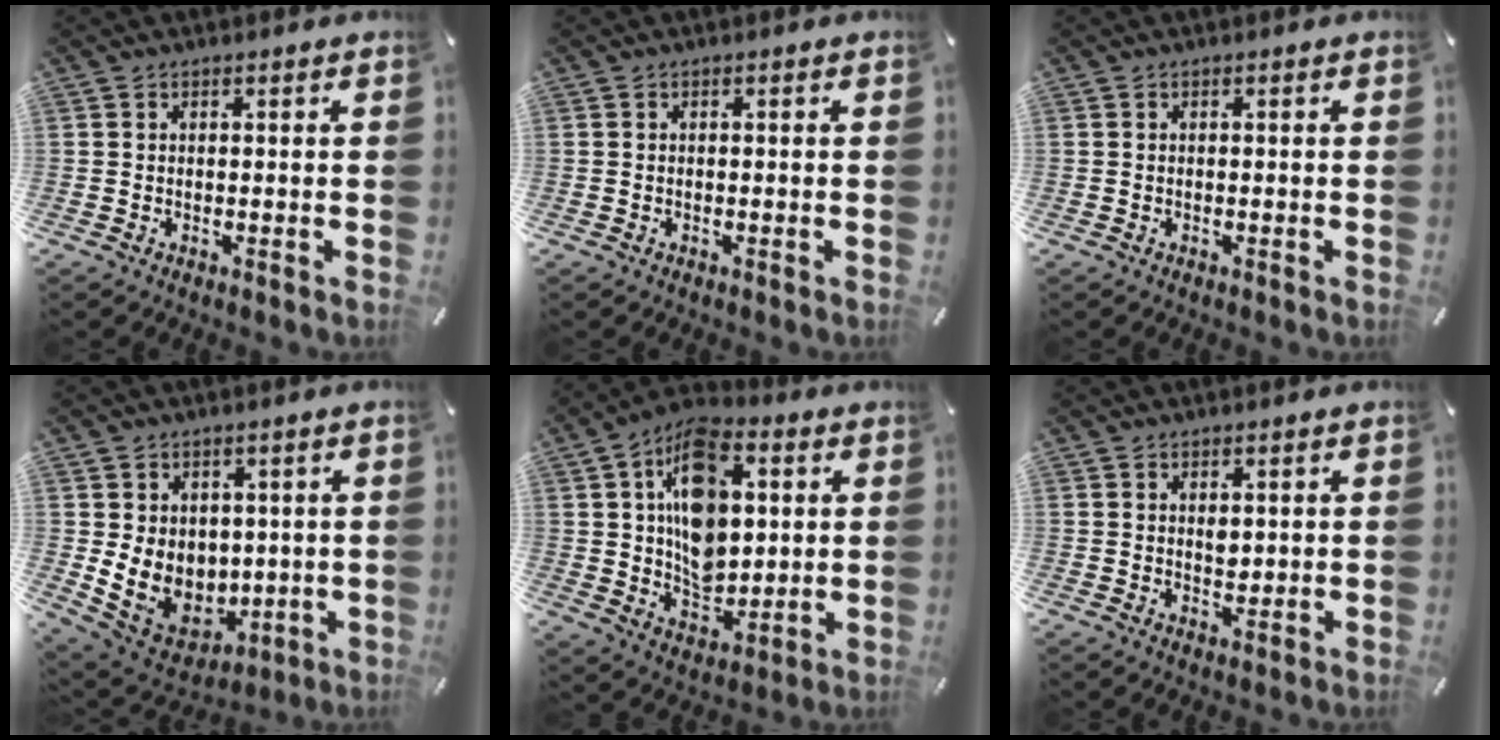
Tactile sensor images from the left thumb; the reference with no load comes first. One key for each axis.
{"total": 0.0}
{"total": 0.0}
{"total": 10.4, "fx": 1.3, "fy": 9.4, "fz": 4.3, "tx": -0.097, "ty": -0.027, "tz": 0.037}
{"total": 16.5, "fx": 3.6, "fy": 11.7, "fz": 11.1, "tx": -0.187, "ty": -0.009, "tz": 0.067}
{"total": 2.2, "fx": 0.6, "fy": 1.6, "fz": 1.4, "tx": -0.015, "ty": -0.006, "tz": 0.009}